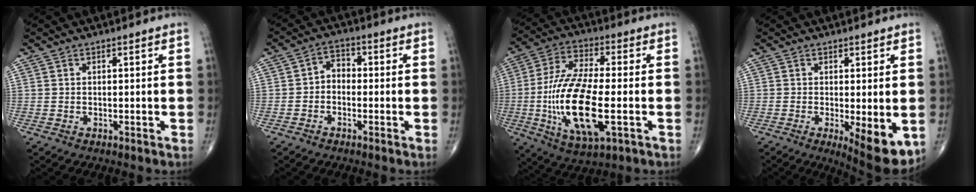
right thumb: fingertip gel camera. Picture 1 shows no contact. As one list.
[{"total": 3.7, "force": [-0.8, 2.9, 2.3], "torque": [-0.020, 0.020, -0.028]}, {"total": 19.2, "force": [-3.6, 7.1, 17.5], "torque": [-0.361, 0.004, -0.060]}, {"total": 9.0, "force": [-2.2, 2.9, 8.3], "torque": [-0.114, -0.024, -0.026]}]